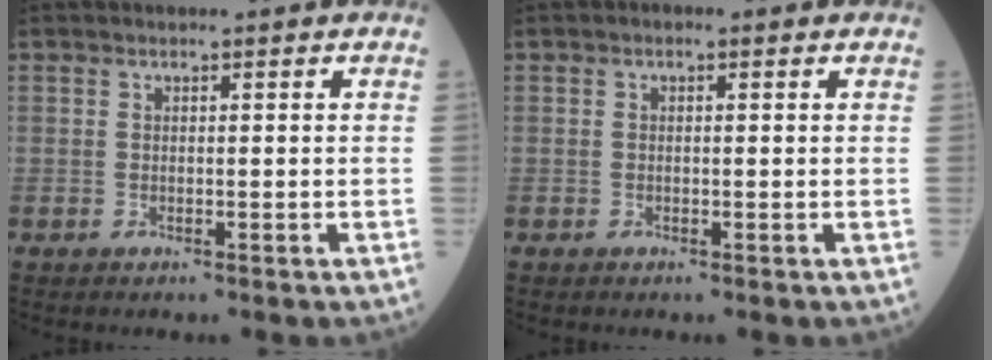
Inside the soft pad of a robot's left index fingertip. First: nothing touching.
{"total": 0.6, "force": [0.1, 0.3, 0.5], "torque": [-0.011, 0.000, -0.004]}